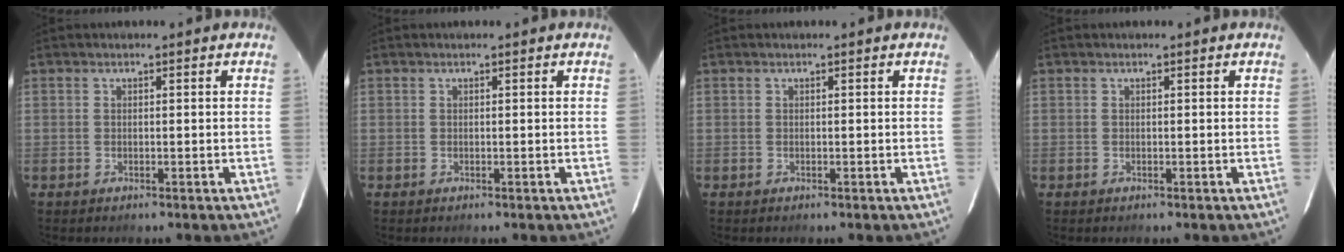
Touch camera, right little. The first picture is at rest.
{"total": 0.0}
{"total": 0.0}
{"total": 0.0}